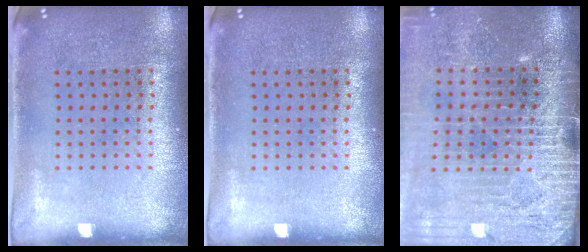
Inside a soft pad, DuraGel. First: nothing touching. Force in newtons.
{"total": 0.0}
{"total": 4.2, "press": 3.6, "slide": 2.0}